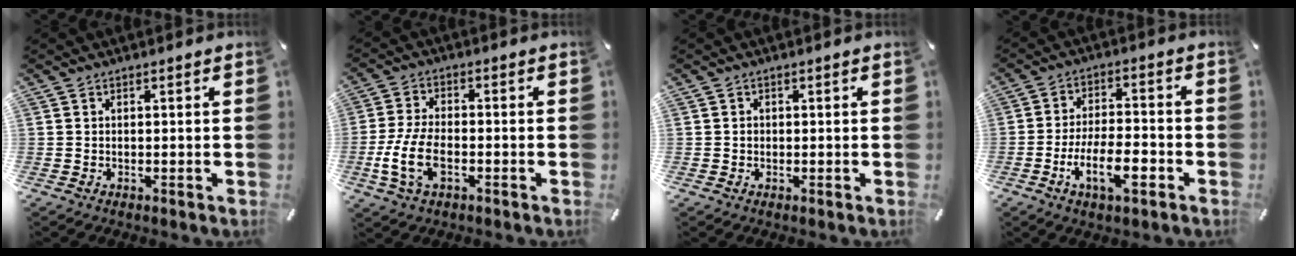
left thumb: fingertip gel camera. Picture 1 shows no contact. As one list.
[{"total": 8.8, "force": [-3.0, 4.8, 6.7], "torque": [-0.150, 0.001, -0.054]}, {"total": 0.6, "force": [-0.1, 0.5, 0.2], "torque": [-0.004, 0.003, -0.003]}, {"total": 11.5, "force": [-4.8, 4.3, 9.5], "torque": [-0.184, 0.009, -0.088]}]